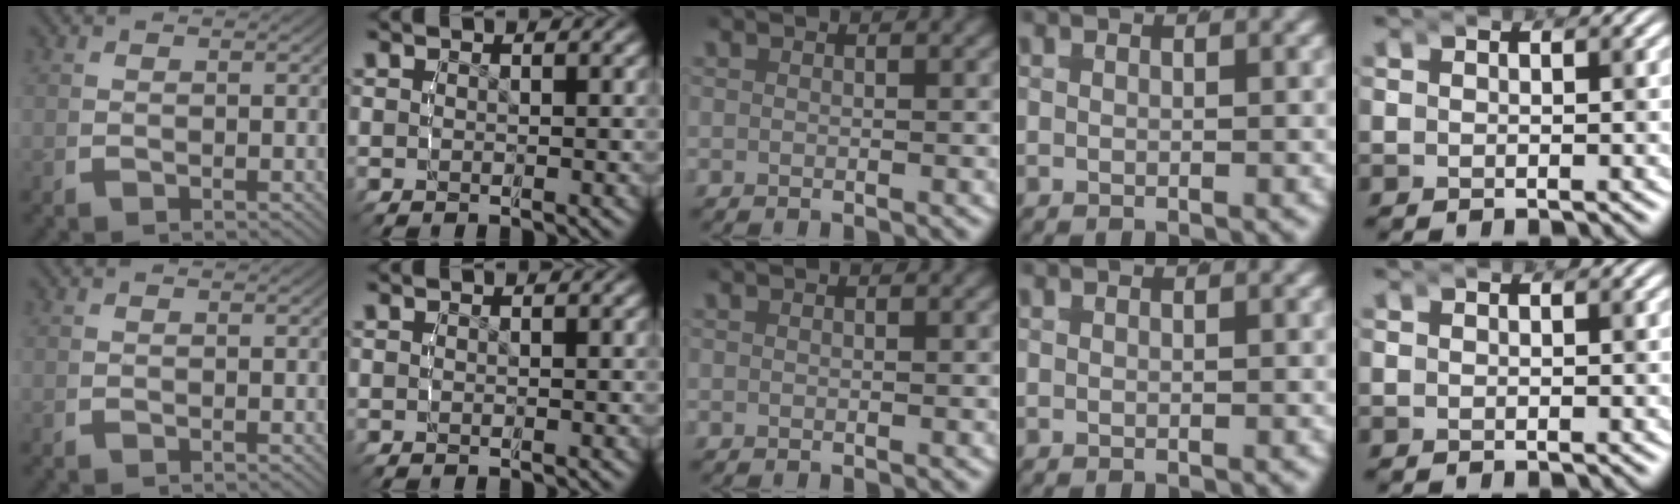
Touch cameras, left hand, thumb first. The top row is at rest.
{}